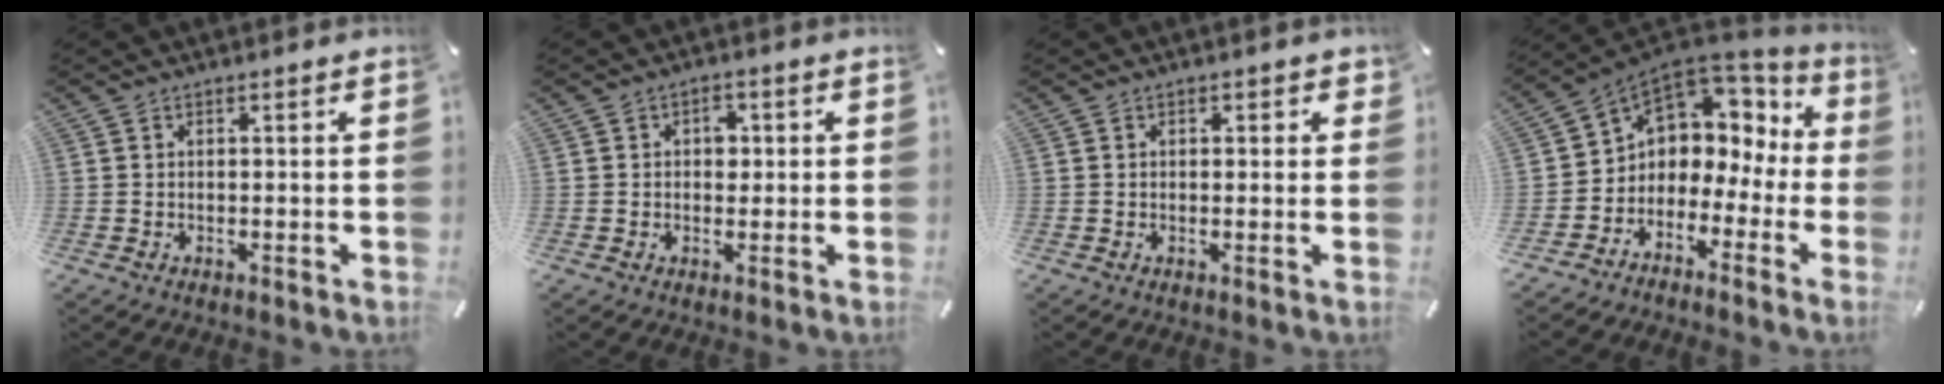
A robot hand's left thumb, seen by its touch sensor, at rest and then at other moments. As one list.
[{"total": 3.2, "force": [0.2, 2.4, 2.1], "torque": [-0.011, -0.003, -0.007]}, {"total": 1.1, "force": [0.2, 0.9, 0.6], "torque": [0.005, 0.000, -0.002]}, {"total": 5.0, "force": [0.8, 4.9, 0.7], "torque": [-0.038, -0.029, 0.016]}]